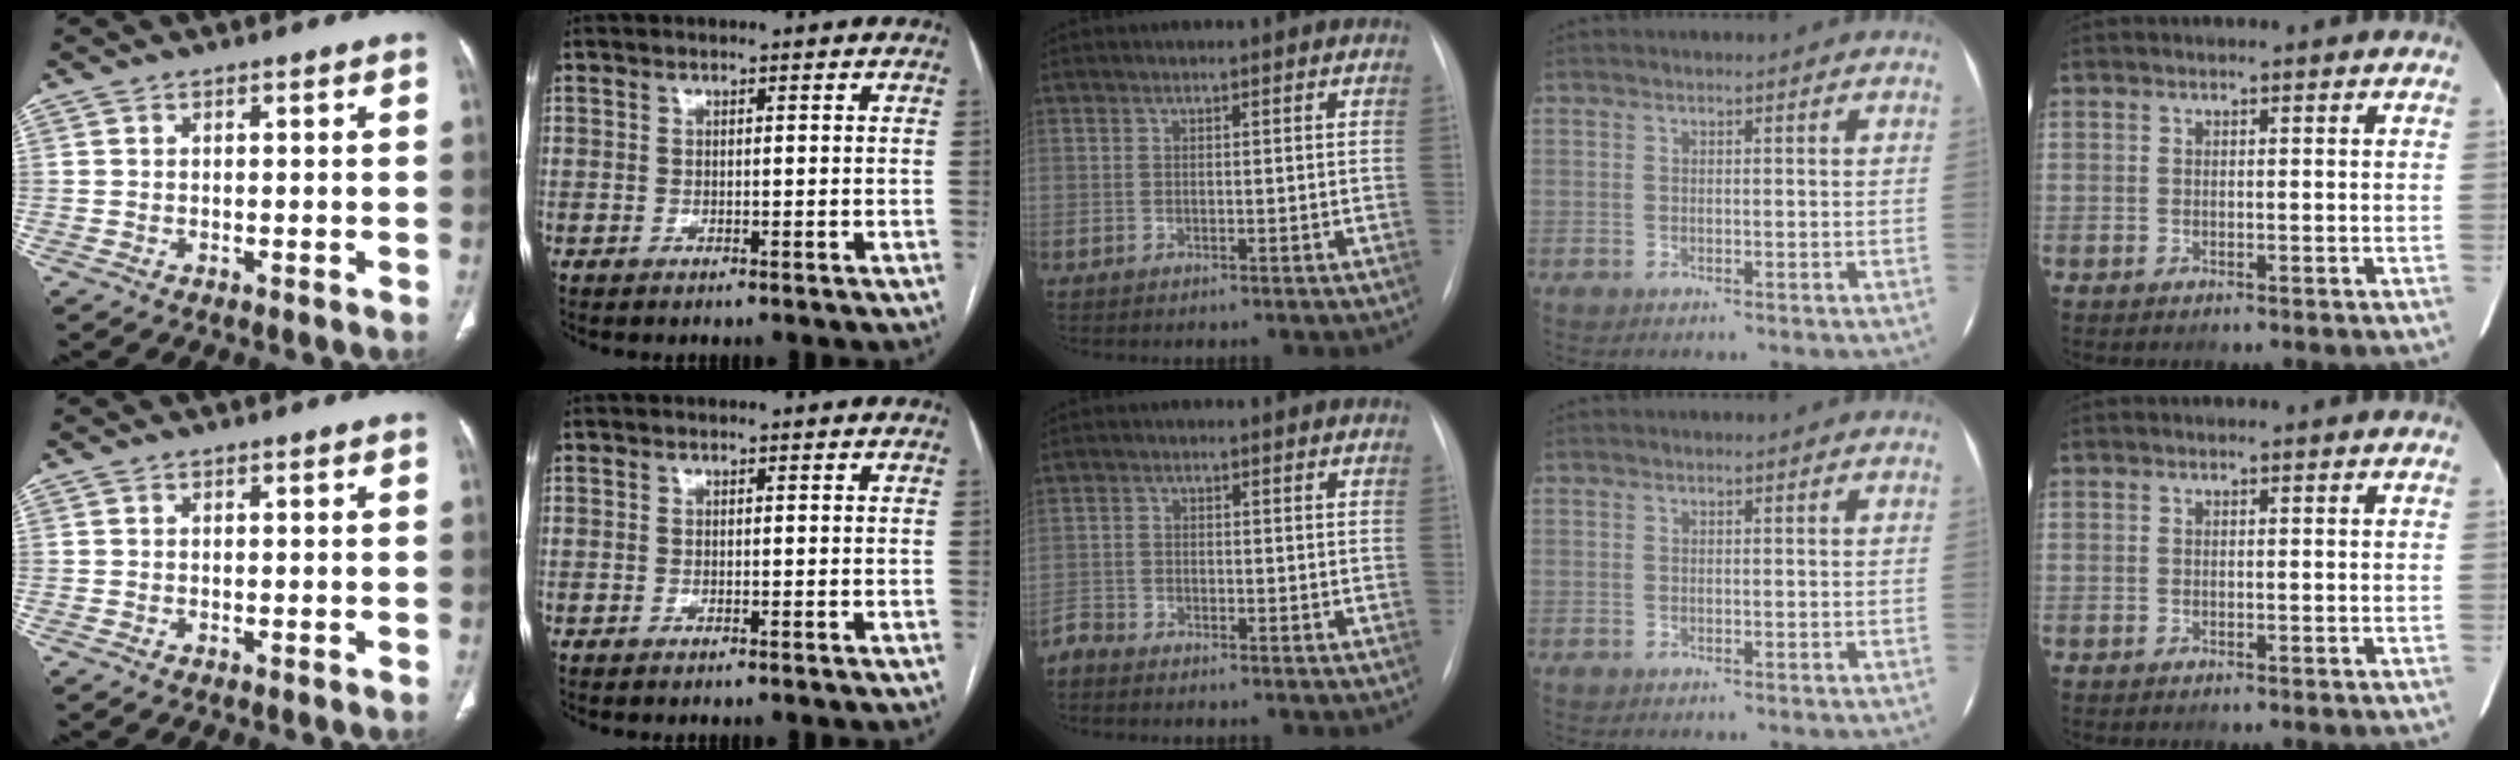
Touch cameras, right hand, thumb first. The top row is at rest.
{"middle": {"total": 2.0, "force": [-2.0, 0.1, -0.1], "torque": [0.004, -0.008, -0.041]}}